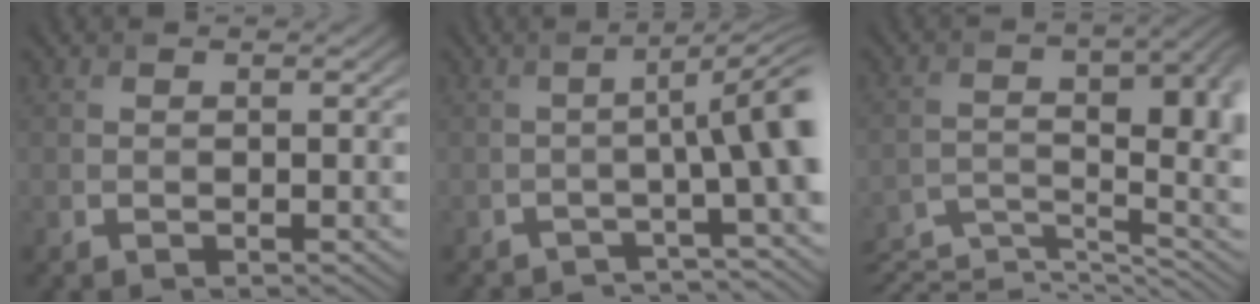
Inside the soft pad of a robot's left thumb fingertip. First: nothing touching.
{"total": 8.4, "force": [-3.1, 1.8, 7.6], "torque": [-0.079, 0.006, -0.047]}
{"total": 10.8, "force": [-5.4, 3.1, 8.9], "torque": [-0.147, -0.005, -0.070]}